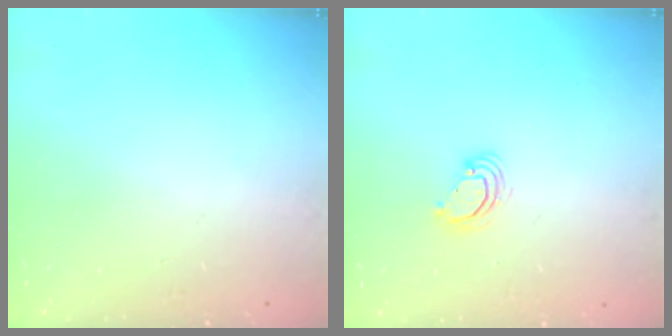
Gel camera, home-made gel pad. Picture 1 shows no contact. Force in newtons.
{"total": 4.1, "press": 4.1, "slide": 0.2}